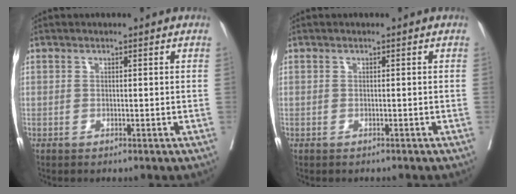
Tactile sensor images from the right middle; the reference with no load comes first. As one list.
[{"total": 0.7, "force": [-0.7, 0.3, 0.1], "torque": [-0.009, -0.001, -0.013]}]